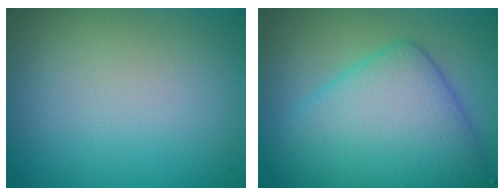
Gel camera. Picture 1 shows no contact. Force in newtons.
{"total": 8.5, "press": 8.5, "slide": 0.3}